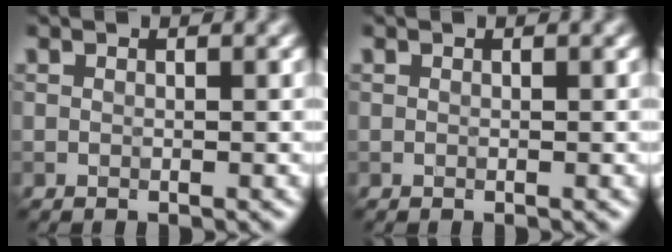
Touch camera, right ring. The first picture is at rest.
{"total": 0.0}